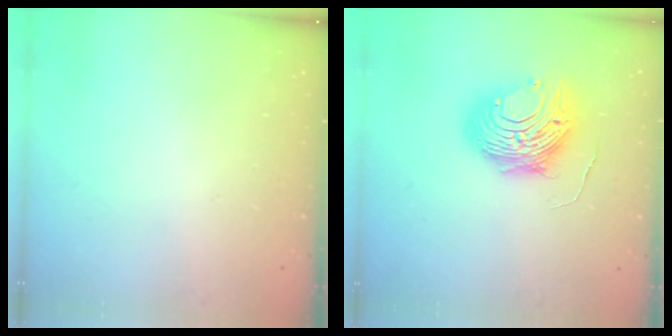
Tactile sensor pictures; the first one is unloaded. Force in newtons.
{"total": 13.5, "press": 13.4, "slide": 1.4}